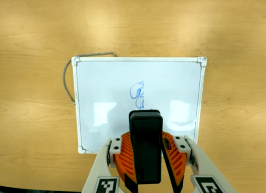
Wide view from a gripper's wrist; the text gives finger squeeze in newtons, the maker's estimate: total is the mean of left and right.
{"total": 11.7, "left": 10.4, "right": 13.0}